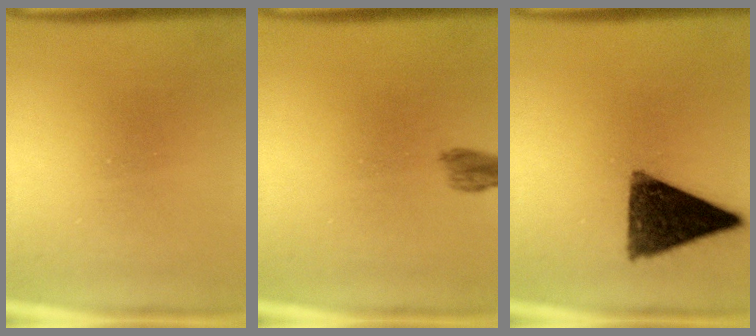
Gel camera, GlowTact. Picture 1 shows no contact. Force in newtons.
{"total": 1.6}
{"total": 12.6}